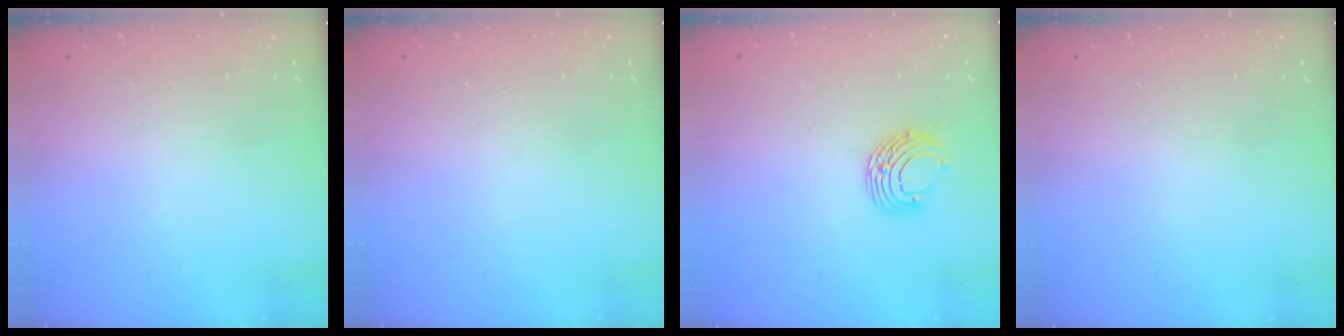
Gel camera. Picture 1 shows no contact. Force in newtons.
{"total": 0.0}
{"total": 8.2, "press": 8.2, "slide": 0.8}
{"total": 0.0}